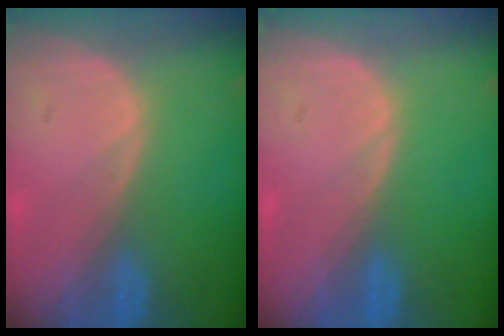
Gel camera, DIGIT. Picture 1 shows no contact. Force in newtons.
{"total": 0.0}